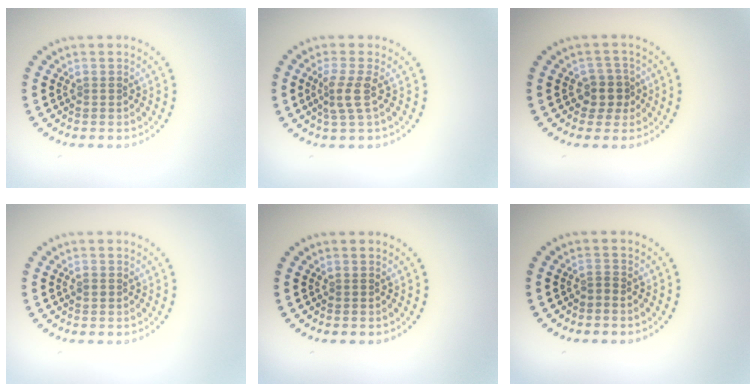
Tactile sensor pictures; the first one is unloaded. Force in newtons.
{"total": 2.4, "press": 1.7, "slide": 1.7}
{"total": 2.4, "press": 2.0, "slide": 1.3}
{"total": 0.7, "press": 0.7, "slide": 0.1}
{"total": 0.0}
{"total": 0.7, "press": 0.3, "slide": 0.6}